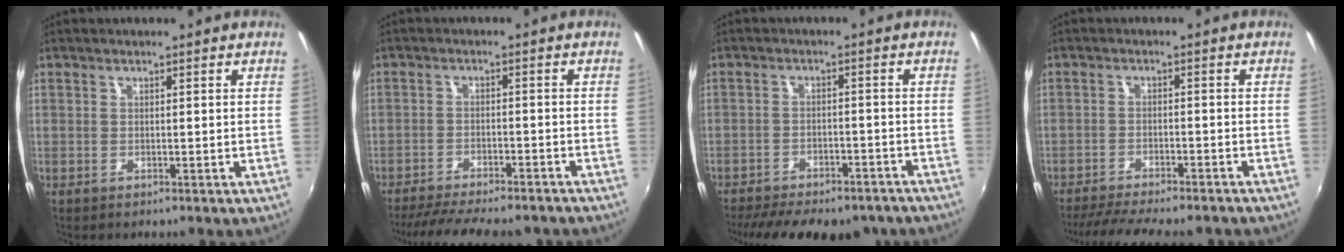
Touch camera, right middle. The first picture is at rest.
{"total": 17.0, "force": [-14.6, 3.5, 7.9], "torque": [-0.158, -0.027, -0.204]}
{"total": 19.8, "force": [-16.3, 6.8, 9.0], "torque": [-0.187, -0.020, -0.206]}
{"total": 14.3, "force": [-12.4, 2.4, 6.8], "torque": [-0.139, -0.028, -0.179]}